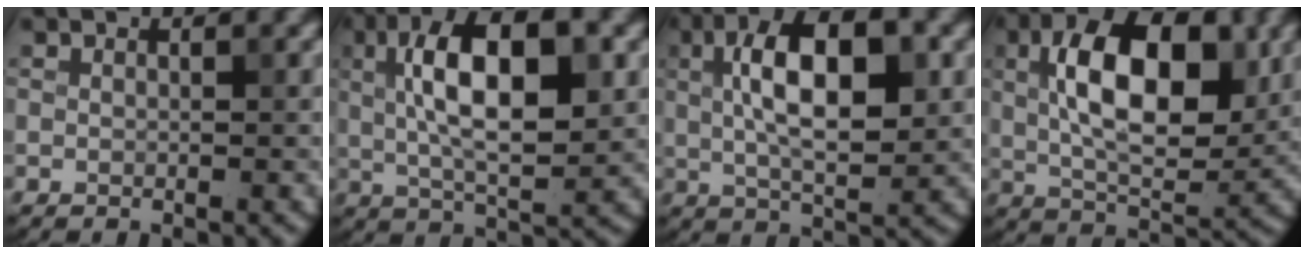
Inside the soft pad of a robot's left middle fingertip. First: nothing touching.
{"total": 10.4, "force": [1.7, 4.1, 9.5], "torque": [-0.161, 0.016, 0.024]}
{"total": 9.3, "force": [1.4, 3.7, 8.4], "torque": [-0.144, 0.012, 0.020]}
{"total": 10.6, "force": [1.6, 5.1, 9.2], "torque": [-0.149, 0.012, 0.022]}